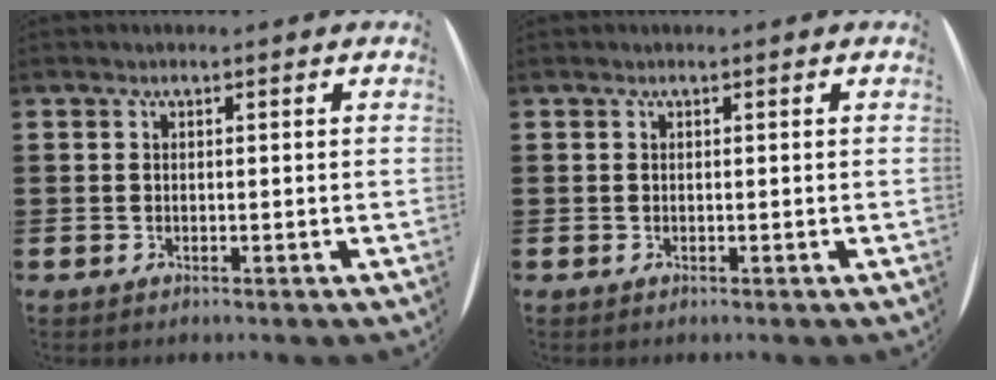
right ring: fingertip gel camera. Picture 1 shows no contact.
{"total": 0.0}